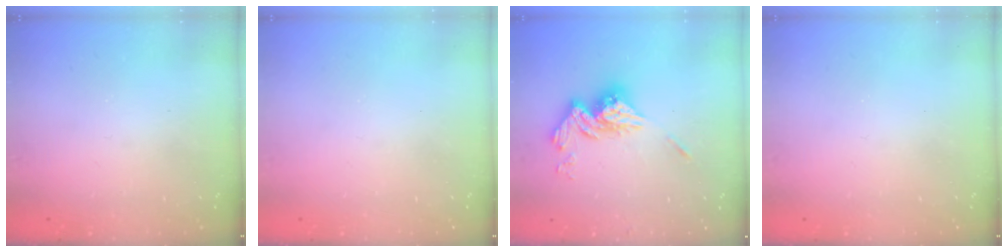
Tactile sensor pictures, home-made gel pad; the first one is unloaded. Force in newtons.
{"total": 0.0}
{"total": 14.3, "press": 14.3, "slide": 1.3}
{"total": 0.0}